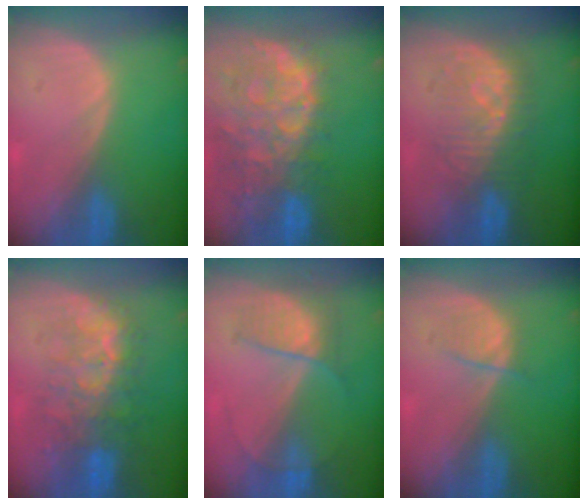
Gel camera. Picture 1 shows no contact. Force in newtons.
{"total": 13.7, "press": 11.1, "slide": 7.9}
{"total": 7.9, "press": 7.9, "slide": 0.5}
{"total": 9.1, "press": 8.5, "slide": 3.1}
{"total": 5.8, "press": 5.5, "slide": 2.1}
{"total": 2.1, "press": 2.1, "slide": 0.3}